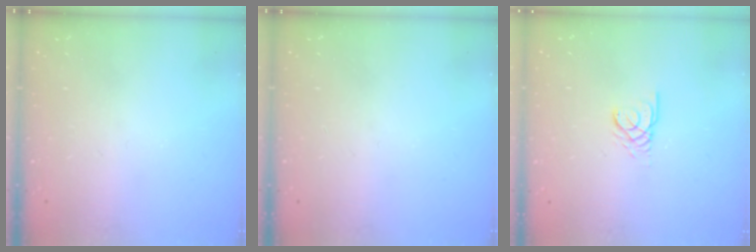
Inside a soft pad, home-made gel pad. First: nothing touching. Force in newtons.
{"total": 0.0}
{"total": 2.4, "press": 2.4, "slide": 0.1}